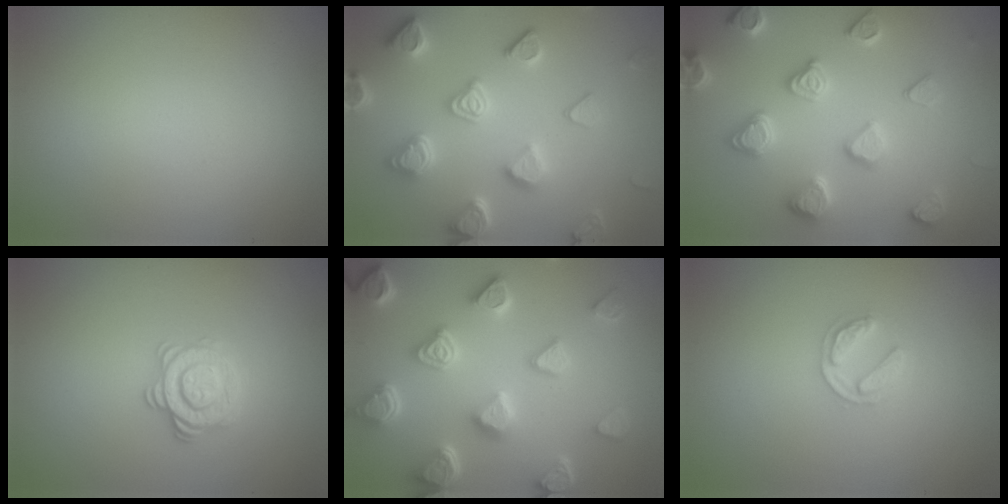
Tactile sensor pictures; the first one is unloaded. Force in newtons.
{"total": 4.9, "press": 4.8, "slide": 0.7}
{"total": 4.5, "press": 4.2, "slide": 1.5}
{"total": 2.8, "press": 2.6, "slide": 1.1}
{"total": 6.5, "press": 5.4, "slide": 3.5}
{"total": 2.0, "press": 2.0, "slide": 0.3}